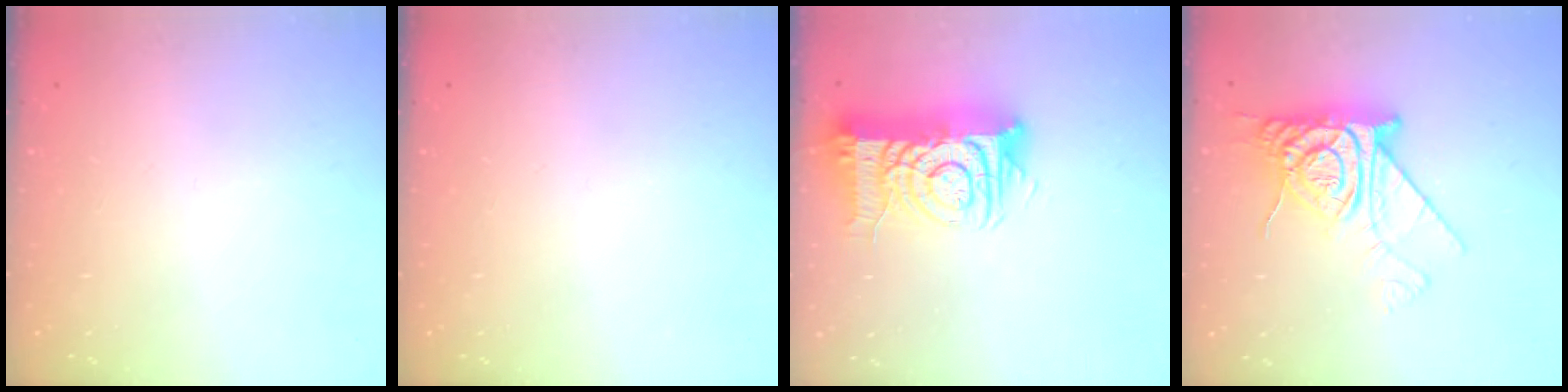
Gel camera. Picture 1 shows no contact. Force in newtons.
{"total": 0.0}
{"total": 15.4, "press": 15.4, "slide": 1.3}
{"total": 14.4, "press": 14.4, "slide": 1.3}